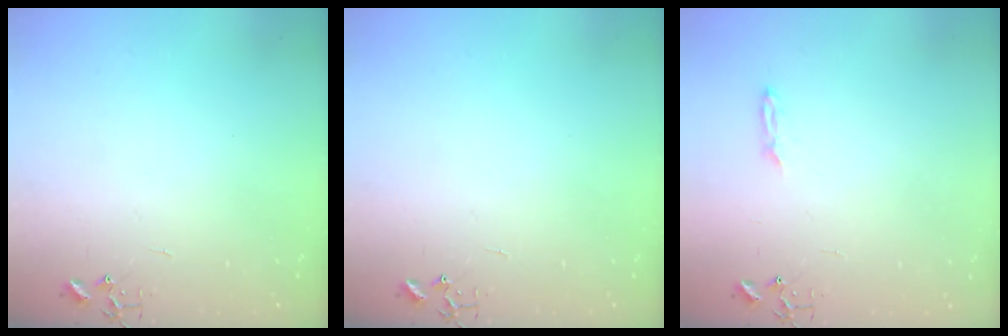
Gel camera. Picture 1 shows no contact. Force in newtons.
{"total": 0.0}
{"total": 3.2, "press": 3.2, "slide": 0.4}